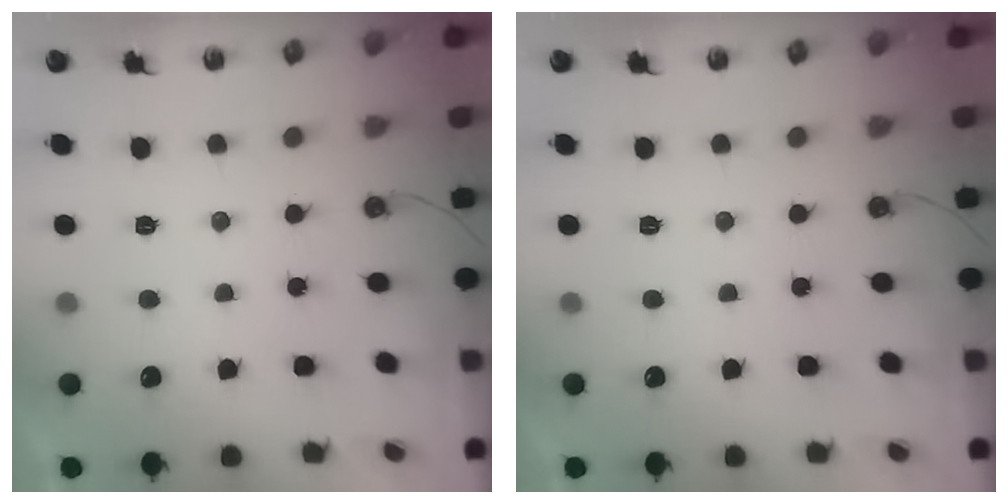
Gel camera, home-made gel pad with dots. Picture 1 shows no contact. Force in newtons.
{"total": 0.0}